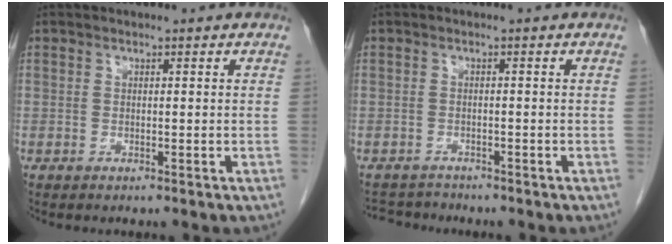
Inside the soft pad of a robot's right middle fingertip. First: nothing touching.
{"total": 3.1, "force": [-3.0, 0.8, -0.5], "torque": [0.008, -0.009, -0.050]}